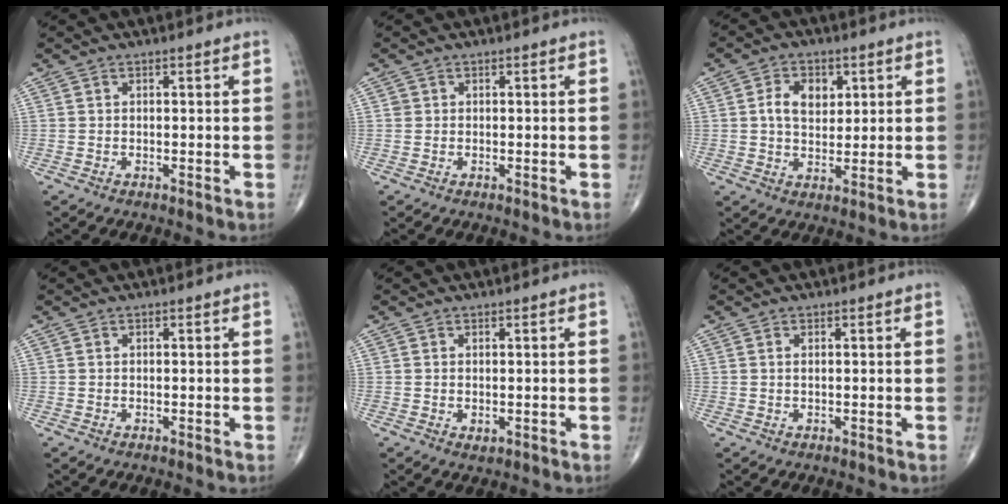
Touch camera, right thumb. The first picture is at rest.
{"total": 0.7, "force": [0.2, 0.7, 0.1], "torque": [0.003, 0.002, 0.004]}
{"total": 6.8, "force": [1.8, 4.7, 4.6], "torque": [-0.056, -0.006, 0.029]}
{"total": 0.0}
{"total": 1.0, "force": [0.0, 0.6, 0.8], "torque": [-0.011, -0.001, 0.002]}
{"total": 0.6, "force": [0.2, 0.2, 0.5], "torque": [-0.016, 0.003, 0.005]}